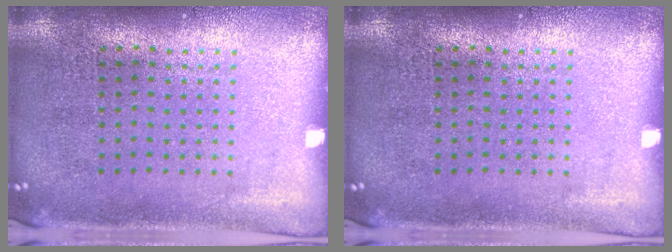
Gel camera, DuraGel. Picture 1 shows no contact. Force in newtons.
{"total": 0.0}